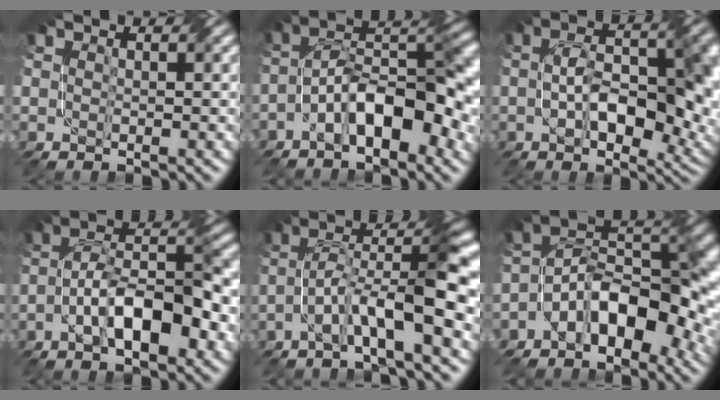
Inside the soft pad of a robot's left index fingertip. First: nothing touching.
{"total": 9.1, "force": [-3.6, 3.6, 7.5], "torque": [-0.116, 0.022, -0.070]}
{"total": 11.0, "force": [-0.8, 5.2, 9.7], "torque": [-0.145, 0.001, -0.009]}
{"total": 8.9, "force": [-3.2, 3.2, 7.7], "torque": [-0.122, 0.022, -0.059]}
{"total": 8.0, "force": [-2.8, 1.4, 7.4], "torque": [-0.129, 0.024, -0.052]}
{"total": 11.0, "force": [-4.2, 5.5, 8.5], "torque": [-0.122, 0.015, -0.081]}